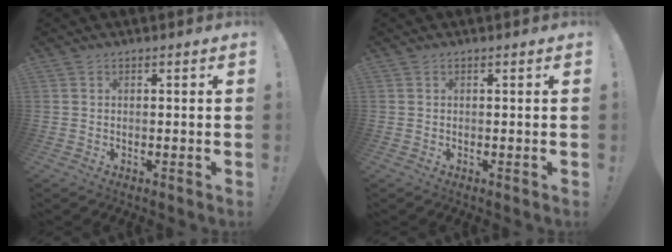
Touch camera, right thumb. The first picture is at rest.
{"total": 0.0}